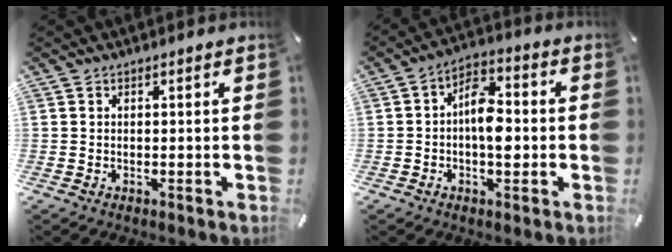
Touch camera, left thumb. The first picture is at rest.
{"total": 8.5, "force": [-1.4, 4.8, 6.9], "torque": [-0.096, 0.011, -0.026]}